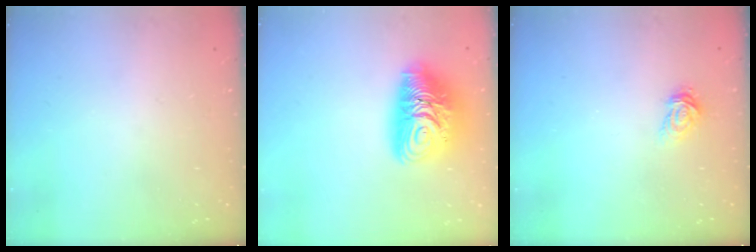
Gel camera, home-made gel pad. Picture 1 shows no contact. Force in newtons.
{"total": 15.4, "press": 15.3, "slide": 1.3}
{"total": 3.2, "press": 3.2, "slide": 0.3}